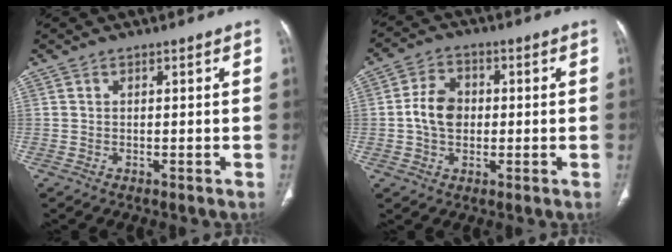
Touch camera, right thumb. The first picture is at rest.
{"total": 7.3, "force": [-0.1, 5.5, 4.9], "torque": [-0.073, 0.012, -0.007]}